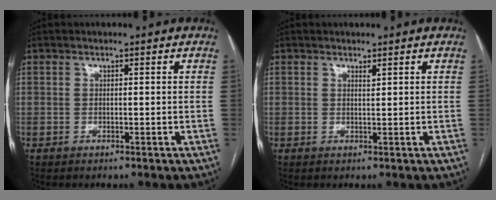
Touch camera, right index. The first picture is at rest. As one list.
[{"total": 0.5, "force": [0.5, 0.0, 0.3], "torque": [-0.008, -0.005, 0.009]}]